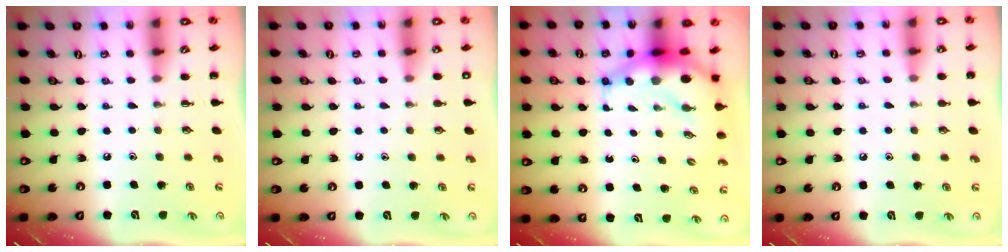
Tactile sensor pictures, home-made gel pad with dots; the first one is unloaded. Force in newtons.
{"total": 1.1, "press": 1.1, "slide": 0.2}
{"total": 9.9, "press": 9.5, "slide": 2.7}
{"total": 4.9, "press": 4.6, "slide": 1.8}